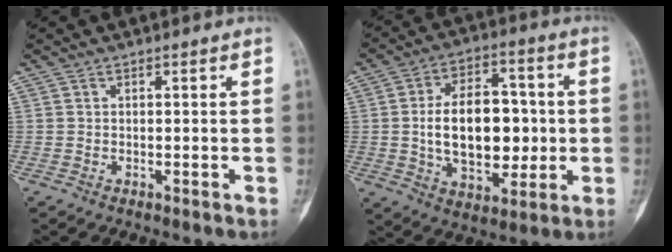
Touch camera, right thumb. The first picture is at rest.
{"total": 17.1, "force": [-0.3, 10.5, 13.6], "torque": [-0.184, 0.016, 0.003]}